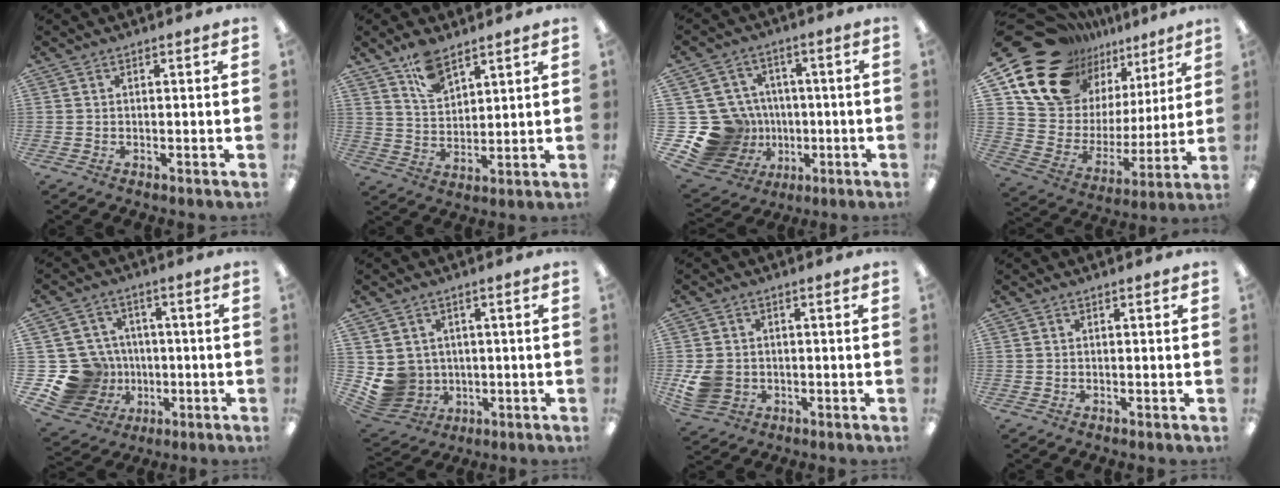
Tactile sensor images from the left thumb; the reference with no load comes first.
{"total": 8.5, "force": [6.5, 3.9, 3.7], "torque": [-0.076, -0.031, 0.122]}
{"total": 18.2, "force": [-3.3, 16.6, 6.8], "torque": [-0.162, 0.012, -0.019]}
{"total": 18.9, "force": [14.3, 11.0, 5.7], "torque": [-0.130, -0.100, 0.274]}
{"total": 16.1, "force": [-2.9, 14.8, 5.7], "torque": [-0.132, 0.018, -0.027]}
{"total": 6.9, "force": [0.4, 6.8, 1.1], "torque": [-0.062, -0.014, 0.015]}
{"total": 6.7, "force": [-1.3, 5.9, 3.1], "torque": [-0.066, 0.012, -0.019]}
{"total": 0.0}